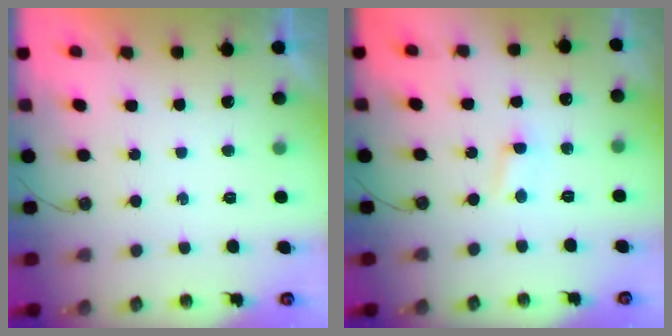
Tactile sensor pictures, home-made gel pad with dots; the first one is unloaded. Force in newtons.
{"total": 1.2, "press": 1.1, "slide": 0.2}